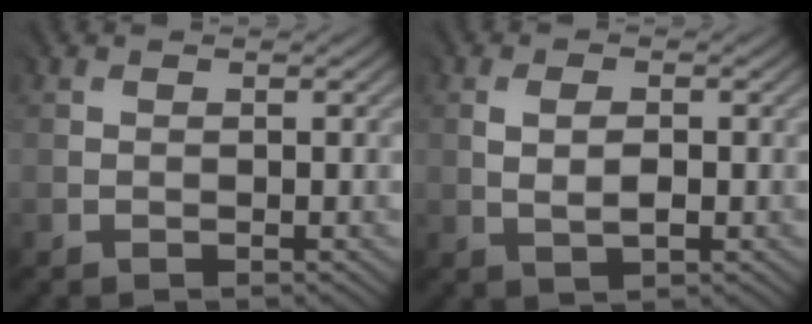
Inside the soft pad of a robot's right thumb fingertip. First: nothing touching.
{"total": 2.0, "force": [0.1, 0.9, 1.8], "torque": [-0.036, -0.001, 0.005]}